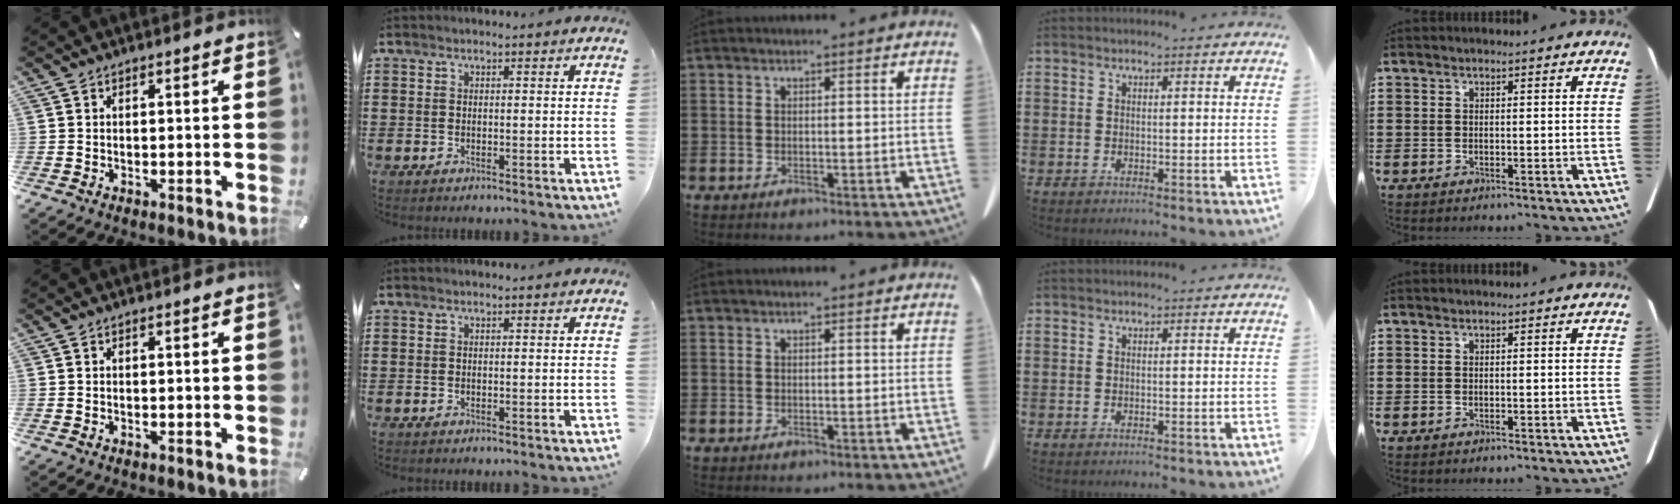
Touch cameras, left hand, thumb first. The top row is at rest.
{}